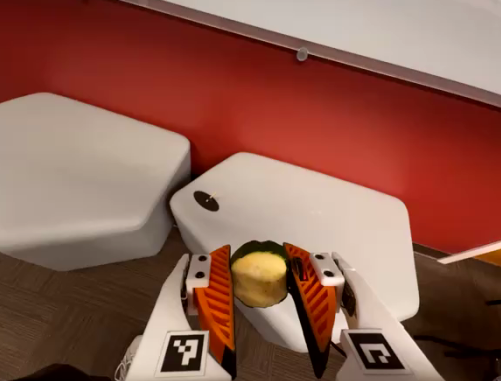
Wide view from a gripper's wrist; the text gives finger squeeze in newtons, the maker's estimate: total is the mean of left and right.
{"total": 12.0, "left": 12.4, "right": 11.5}